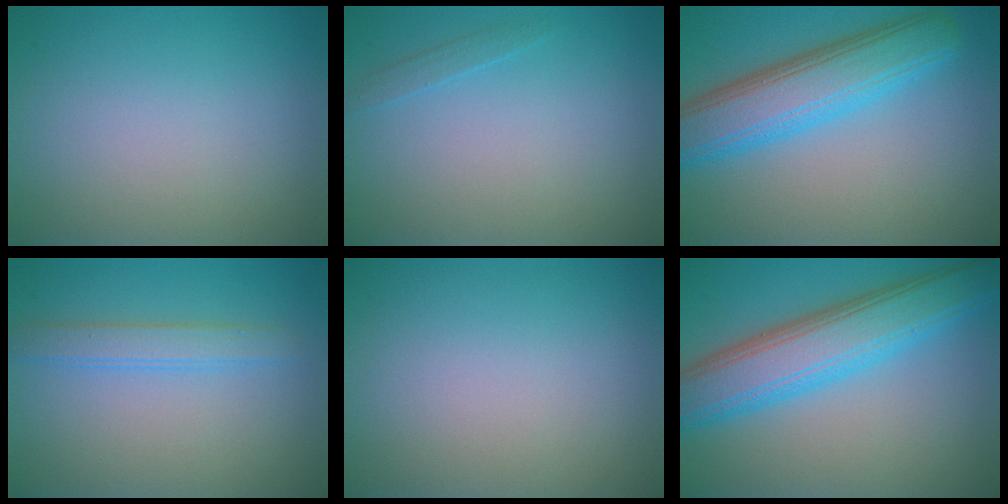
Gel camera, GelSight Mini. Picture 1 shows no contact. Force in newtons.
{"total": 0.9, "press": 0.9, "slide": 0.1}
{"total": 7.4, "press": 7.4, "slide": 0.4}
{"total": 2.2, "press": 2.2, "slide": 0.1}
{"total": 0.0}
{"total": 8.1, "press": 8.1, "slide": 0.1}